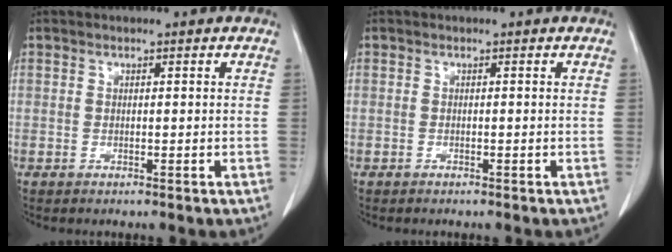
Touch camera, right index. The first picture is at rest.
{"total": 0.0}